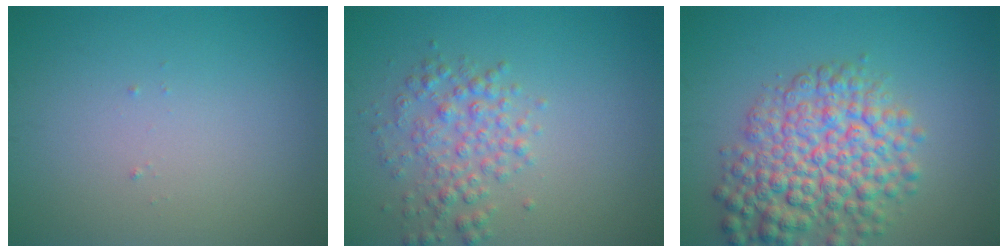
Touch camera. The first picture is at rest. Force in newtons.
{"total": 3.2, "press": 3.2, "slide": 0.1}
{"total": 7.7, "press": 7.7, "slide": 0.2}